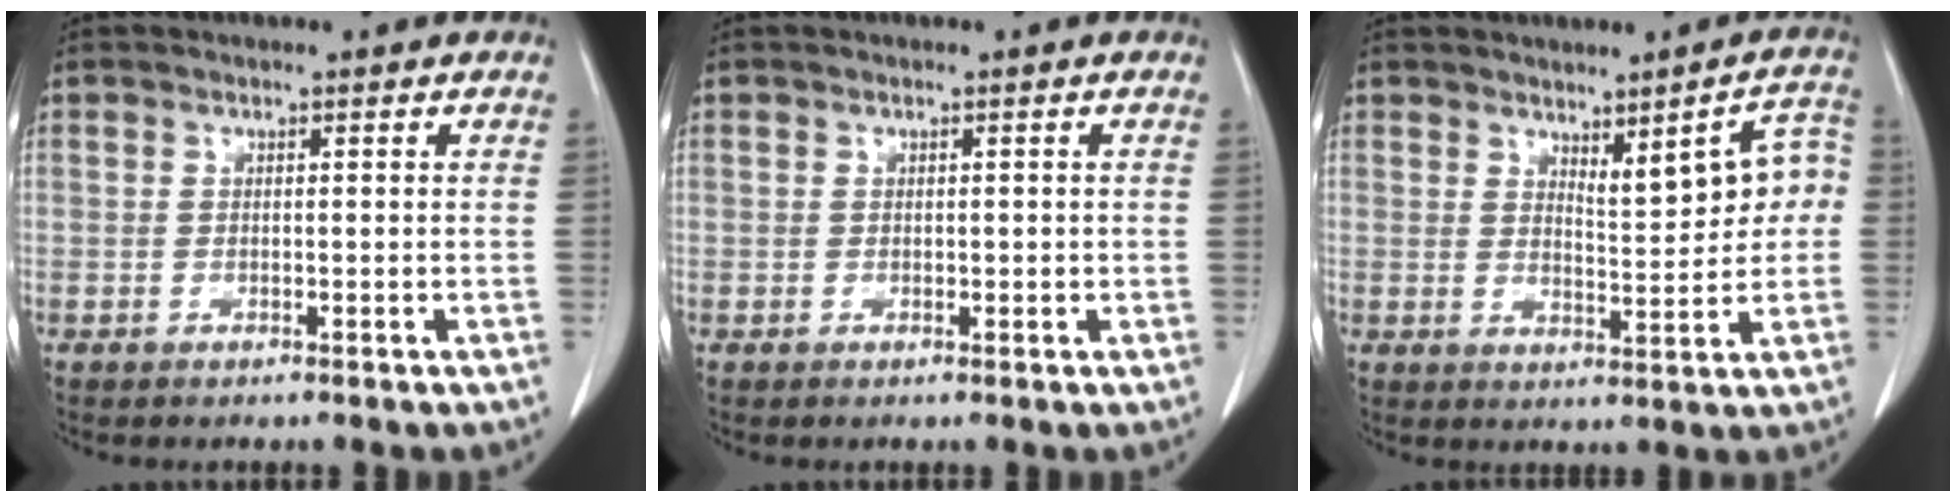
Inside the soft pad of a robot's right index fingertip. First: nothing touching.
{"total": 1.0, "force": [0.0, 0.8, 0.6], "torque": [-0.006, 0.003, 0.002]}
{"total": 6.9, "force": [1.6, 2.0, 6.5], "torque": [-0.081, 0.012, 0.028]}